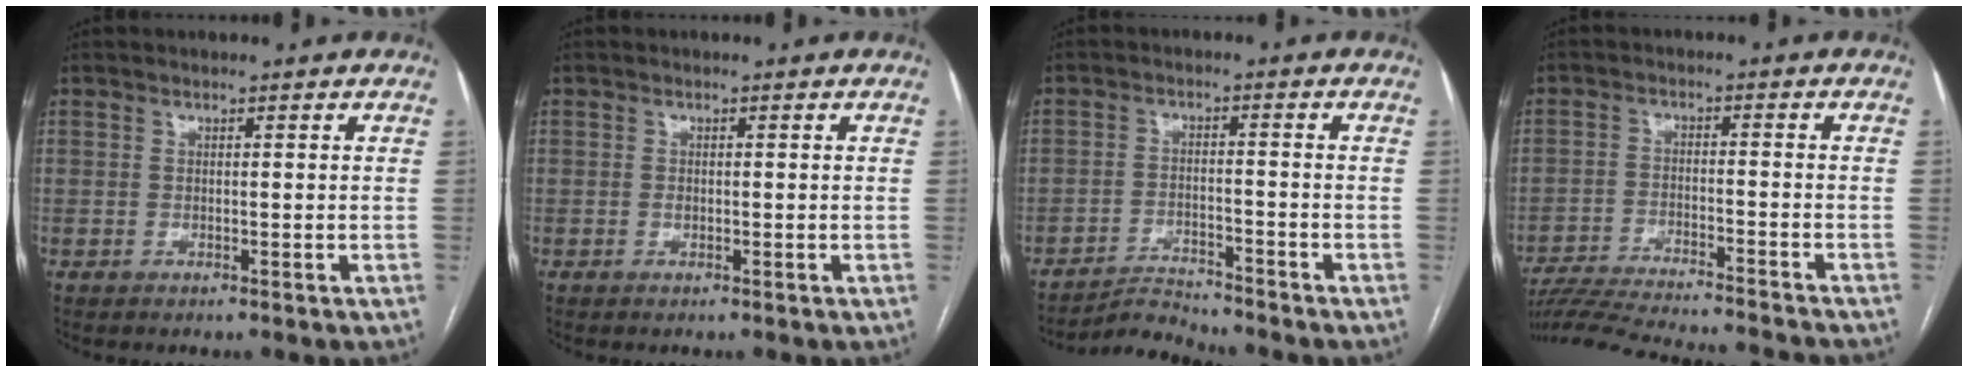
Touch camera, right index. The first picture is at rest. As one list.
[{"total": 0.6, "force": [-0.1, 0.4, 0.4], "torque": [-0.007, 0.000, -0.003]}, {"total": 4.9, "force": [-4.8, -1.0, -0.5], "torque": [0.004, -0.012, -0.084]}, {"total": 20.3, "force": [-18.8, 1.3, 7.7], "torque": [-0.138, -0.034, -0.272]}]